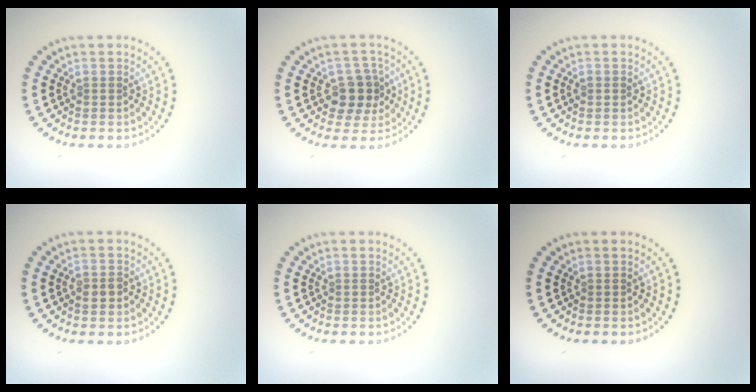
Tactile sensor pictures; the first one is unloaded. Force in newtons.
{"total": 3.4, "press": 3.1, "slide": 1.3}
{"total": 0.9, "press": 0.9, "slide": 0.1}
{"total": 1.6, "press": 1.4, "slide": 0.7}
{"total": 0.0}
{"total": 0.0}